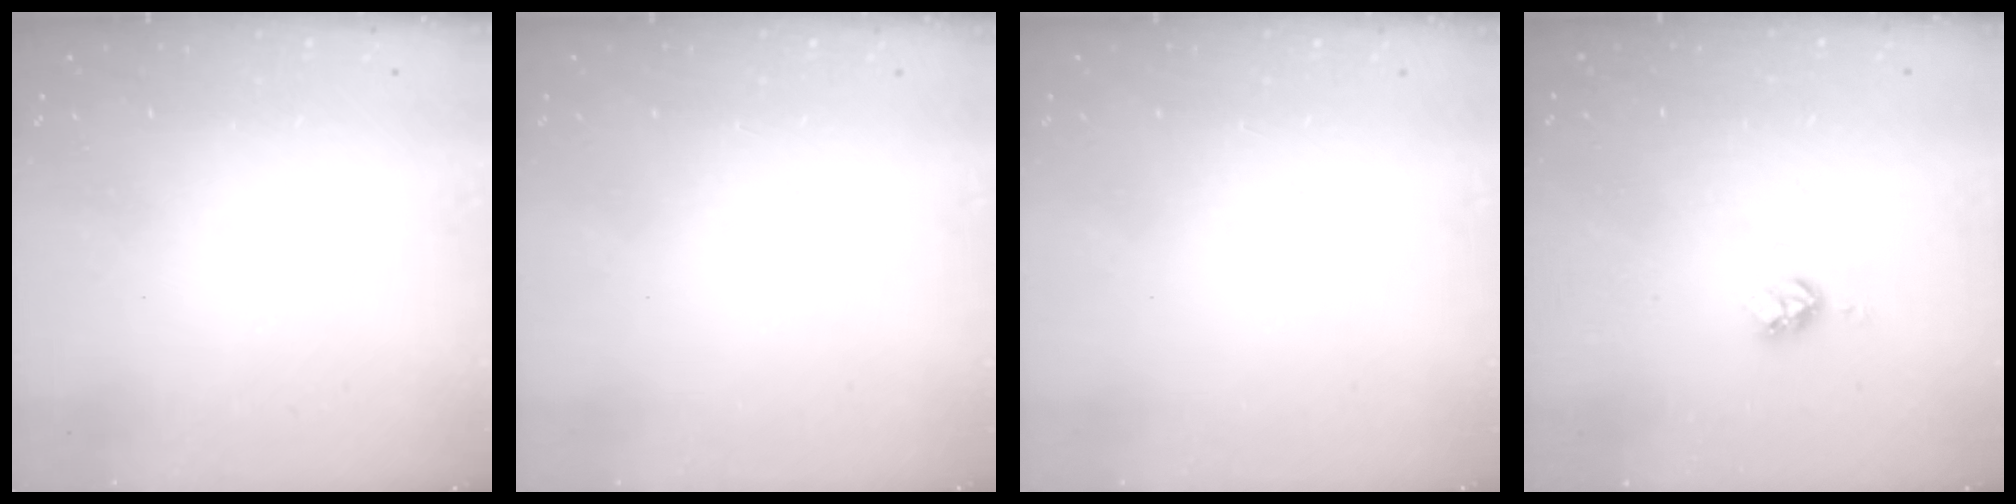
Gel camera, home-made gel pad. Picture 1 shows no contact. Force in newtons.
{"total": 0.0}
{"total": 0.0}
{"total": 4.3, "press": 4.3, "slide": 0.0}